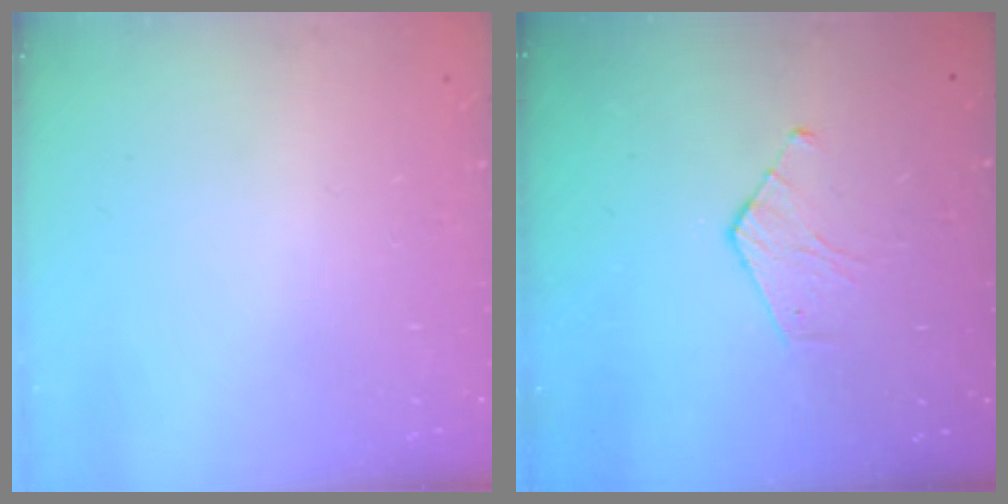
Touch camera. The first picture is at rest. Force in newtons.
{"total": 5.2, "press": 5.2, "slide": 0.4}